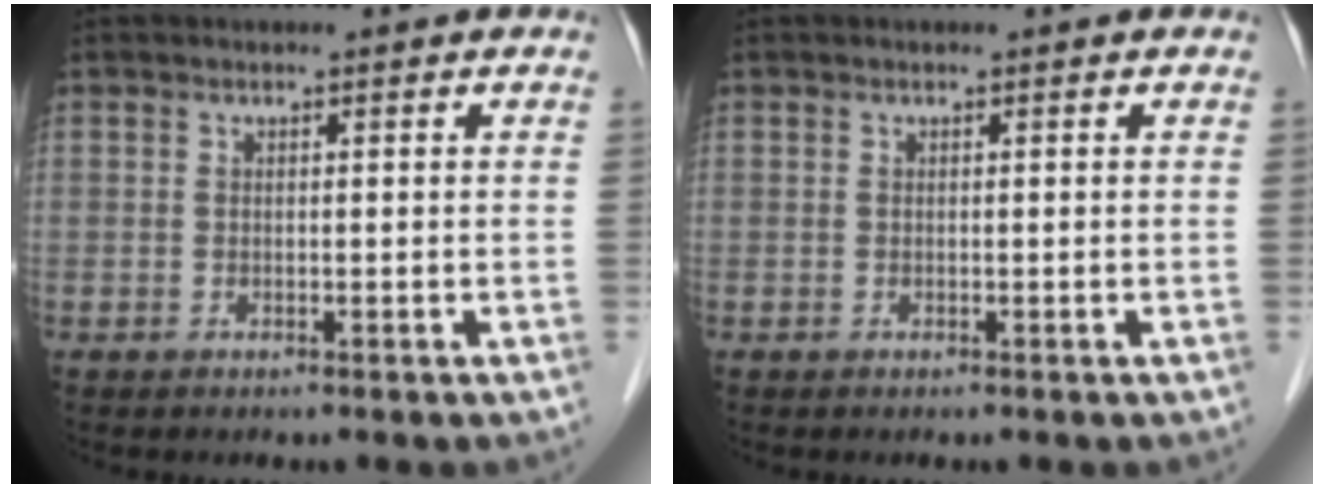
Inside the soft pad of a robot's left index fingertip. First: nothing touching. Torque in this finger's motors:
{"motor_torque": [0.00, 0.00, 0.00, 0.00]}